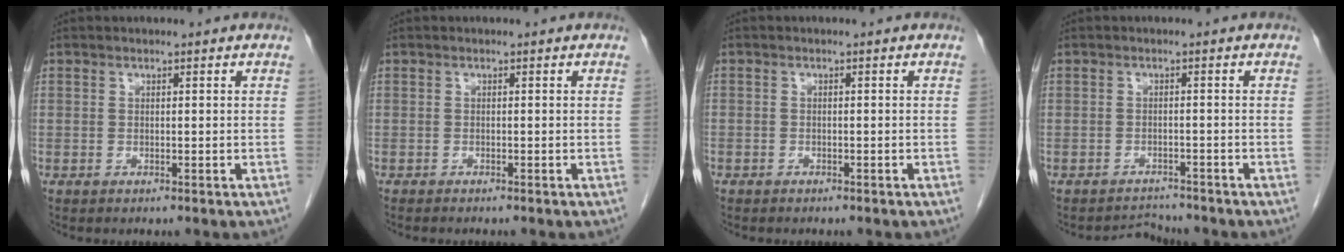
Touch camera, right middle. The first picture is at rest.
{"total": 1.7, "force": [-1.5, 0.3, 0.7], "torque": [-0.014, -0.004, -0.017]}
{"total": 1.2, "force": [-0.9, 0.7, 0.2], "torque": [-0.007, 0.003, -0.014]}
{"total": 2.6, "force": [-2.4, 0.2, -1.0], "torque": [0.016, -0.007, -0.035]}